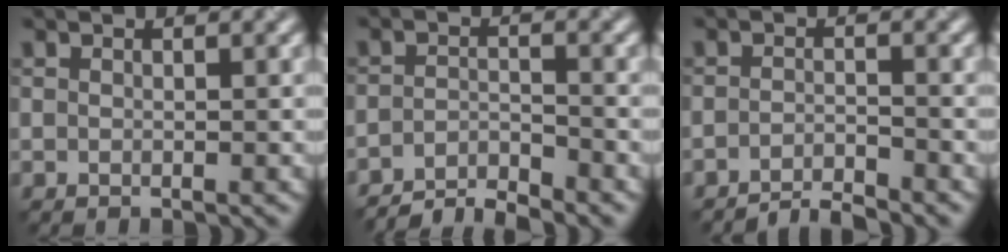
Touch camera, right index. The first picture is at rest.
{"total": 3.9, "force": [-3.6, 0.7, 1.4], "torque": [-0.017, 0.000, -0.073]}
{"total": 2.7, "force": [-2.5, 0.3, 0.9], "torque": [-0.007, 0.002, -0.051]}